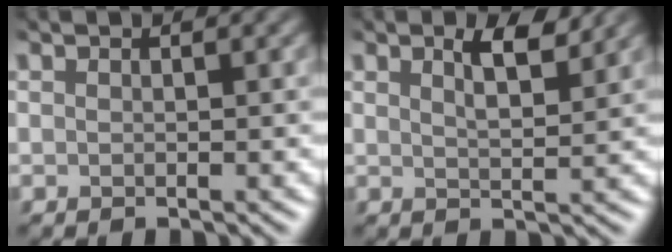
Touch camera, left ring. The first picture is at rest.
{"total": 2.0, "force": [1.0, 0.7, 1.6], "torque": [-0.037, 0.000, 0.016]}